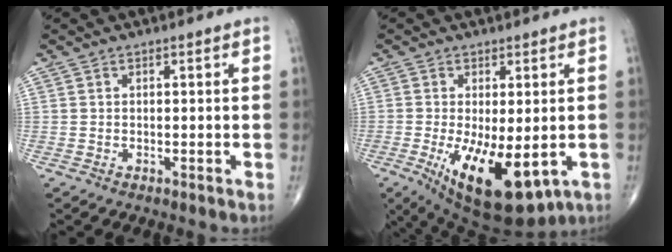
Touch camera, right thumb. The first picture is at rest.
{"total": 14.5, "force": [-4.0, 5.9, 12.7], "torque": [-0.205, -0.025, -0.041]}